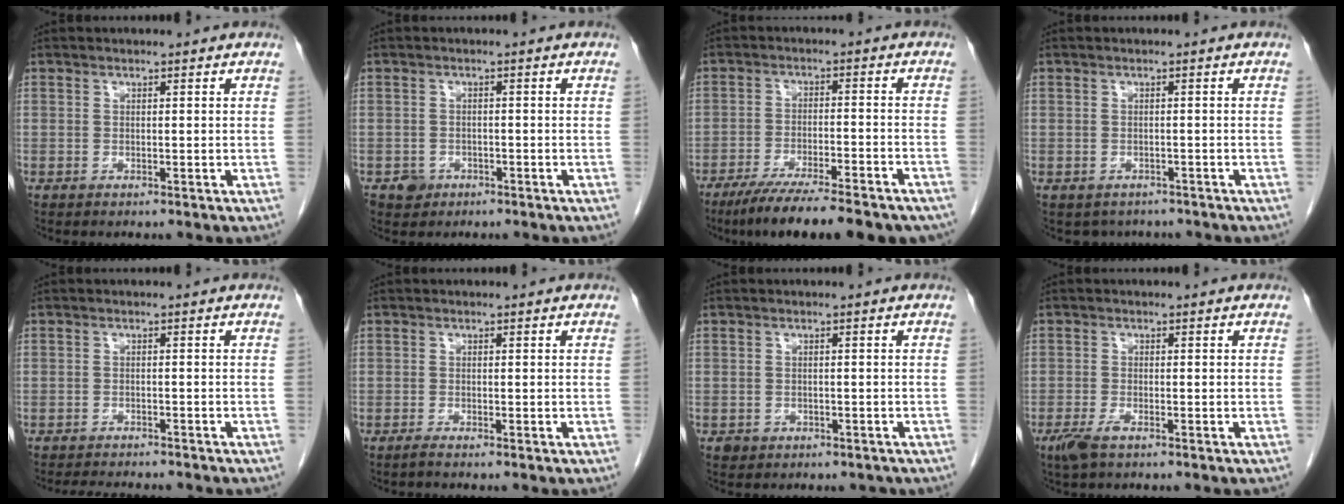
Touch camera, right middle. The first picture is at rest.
{"total": 2.0, "force": [-1.2, 1.6, 0.3], "torque": [-0.003, 0.007, -0.015]}
{"total": 17.3, "force": [-14.2, 2.6, 9.5], "torque": [-0.113, -0.018, -0.207]}
{"total": 3.7, "force": [-3.2, 1.9, 0.2], "torque": [-0.002, 0.005, -0.040]}
{"total": 7.1, "force": [-6.5, 1.1, 2.6], "torque": [-0.036, -0.010, -0.091]}
{"total": 0.6, "force": [-0.5, -0.2, 0.3], "torque": [-0.006, 0.000, -0.010]}
{"total": 2.1, "force": [-1.4, 1.6, 0.2], "torque": [-0.005, 0.006, -0.016]}
{"total": 2.7, "force": [-1.8, 0.6, 2.0], "torque": [-0.045, -0.006, -0.034]}